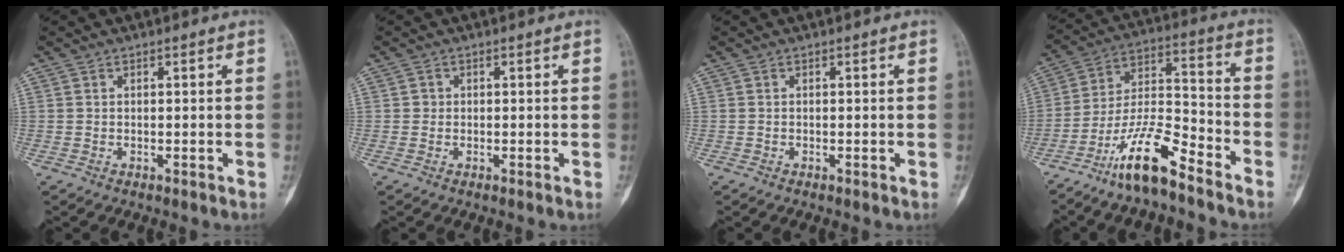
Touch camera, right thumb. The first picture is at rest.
{"total": 0.8, "force": [0.0, 0.8, 0.1], "torque": [0.004, 0.004, 0.001]}
{"total": 0.0}
{"total": 13.4, "force": [-9.6, 3.2, 8.8], "torque": [-0.167, 0.073, -0.184]}